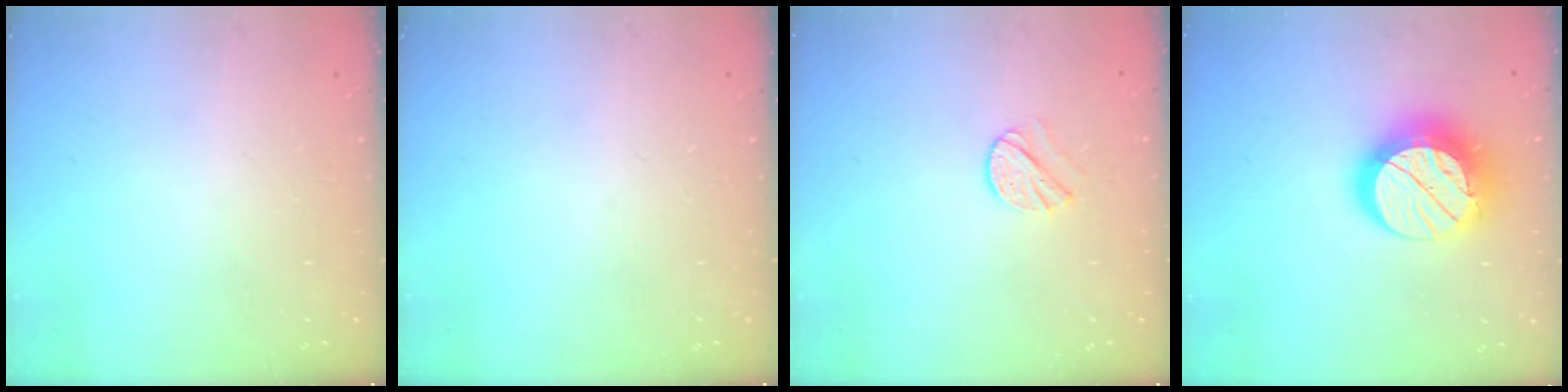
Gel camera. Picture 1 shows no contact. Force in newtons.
{"total": 0.0}
{"total": 7.4, "press": 7.4, "slide": 0.6}
{"total": 16.5, "press": 16.5, "slide": 0.9}